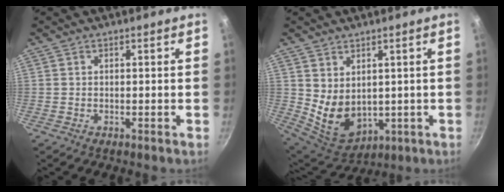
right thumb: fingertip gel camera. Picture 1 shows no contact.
{"total": 8.7, "force": [1.8, 6.3, 5.7], "torque": [-0.084, -0.034, 0.060]}